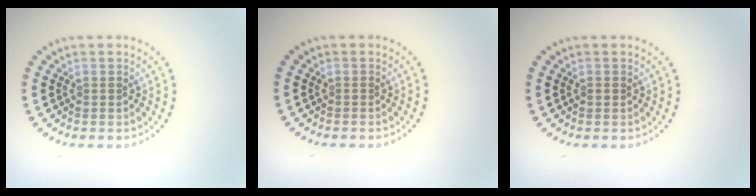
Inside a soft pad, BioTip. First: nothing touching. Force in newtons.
{"total": 0.0}
{"total": 0.5, "press": 0.5, "slide": 0.1}